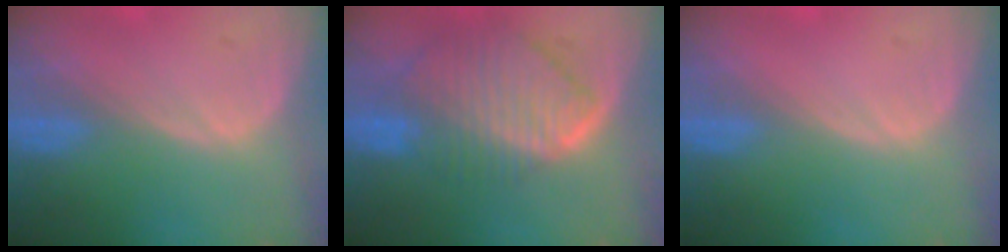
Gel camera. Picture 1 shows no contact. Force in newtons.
{"total": 10.1, "press": 8.8, "slide": 5.1}
{"total": 0.0}